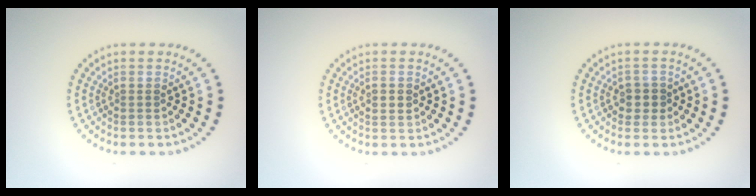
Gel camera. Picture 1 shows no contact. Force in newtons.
{"total": 1.0, "press": 1.0, "slide": 0.1}
{"total": 1.7, "press": 1.5, "slide": 0.7}